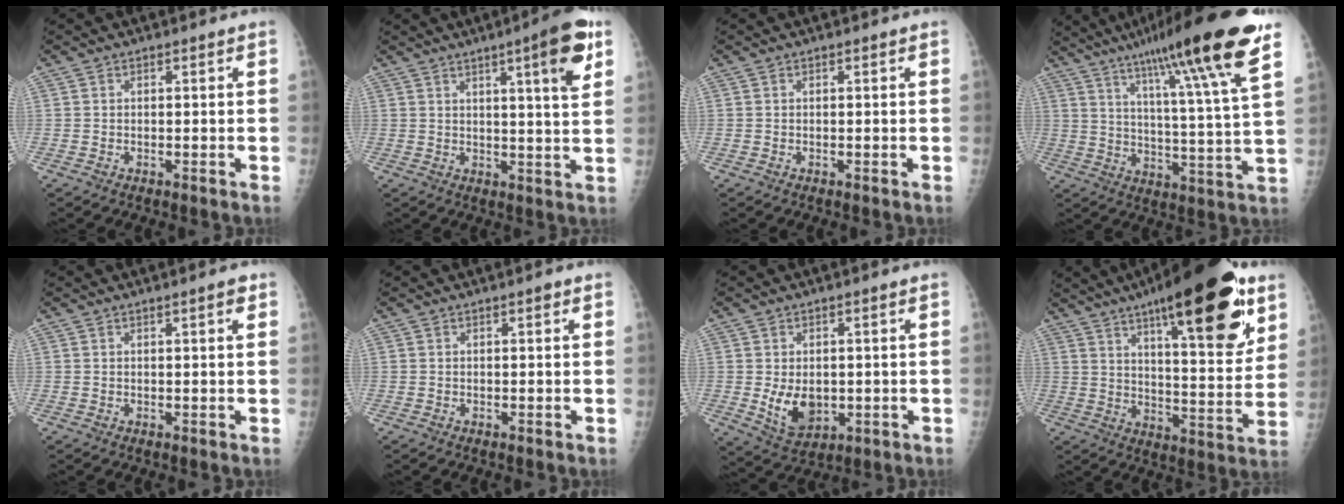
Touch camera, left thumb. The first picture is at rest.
{"total": 10.1, "force": [5.0, 1.2, 8.8], "torque": [-0.114, -0.021, 0.064]}
{"total": 0.0}
{"total": 23.5, "force": [14.9, 1.0, 18.1], "torque": [-0.264, -0.047, 0.221]}
{"total": 1.7, "force": [1.0, 0.2, 1.4], "torque": [-0.020, -0.002, 0.013]}
{"total": 0.7, "force": [0.4, 0.2, 0.5], "torque": [-0.006, 0.000, 0.005]}
{"total": 7.2, "force": [-0.4, 5.0, 5.1], "torque": [-0.067, -0.015, 0.012]}
{"total": 26.3, "force": [14.7, 7.7, 20.4], "torque": [-0.276, -0.048, 0.220]}